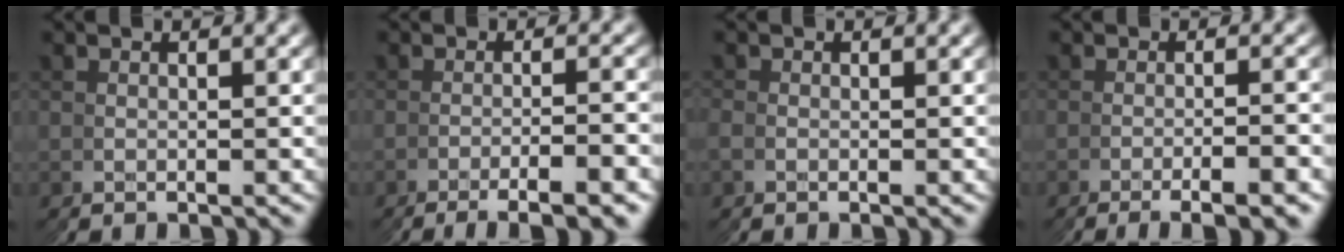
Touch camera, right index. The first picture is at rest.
{"total": 3.9, "force": [-3.0, -1.7, 2.0], "torque": [-0.025, 0.011, -0.057]}
{"total": 0.9, "force": [-0.3, -0.5, -0.7], "torque": [0.009, 0.002, -0.009]}
{"total": 3.1, "force": [-2.1, -1.6, 1.7], "torque": [-0.021, 0.015, -0.044]}